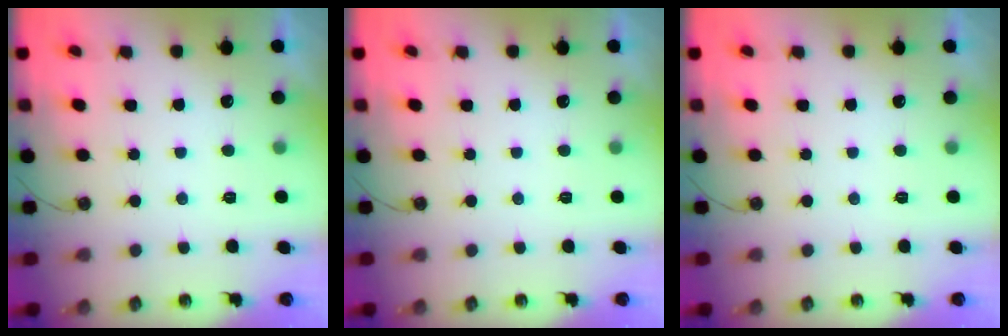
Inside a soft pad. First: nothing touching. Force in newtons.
{"total": 0.0}
{"total": 0.0}